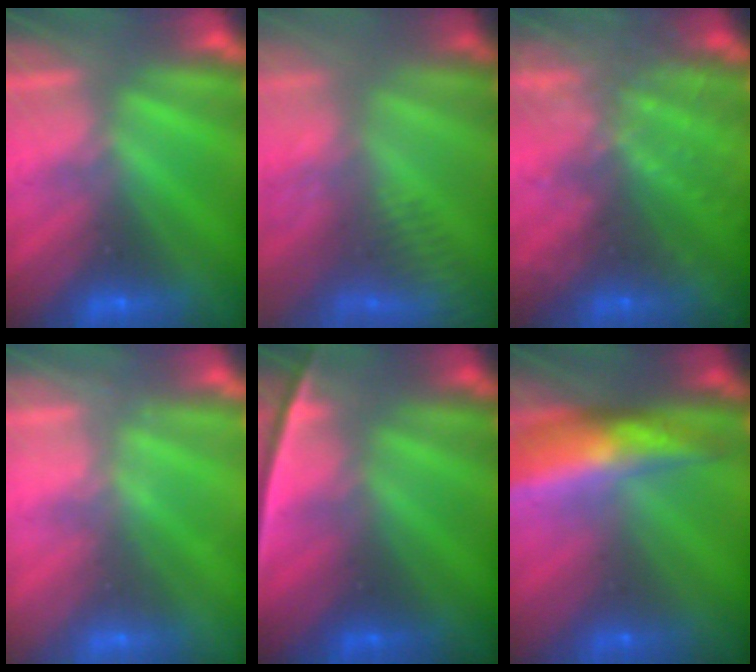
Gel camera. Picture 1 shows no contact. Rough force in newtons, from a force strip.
{"total": 3.3}
{"total": 9.0}
{"total": 2.2}
{"total": 2.4}
{"total": 7.3}